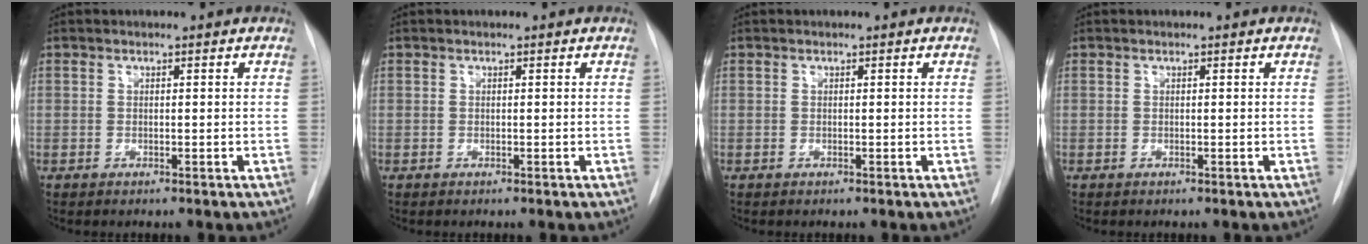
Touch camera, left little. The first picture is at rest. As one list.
[{"total": 0.0}, {"total": 0.0}, {"total": 0.0}]